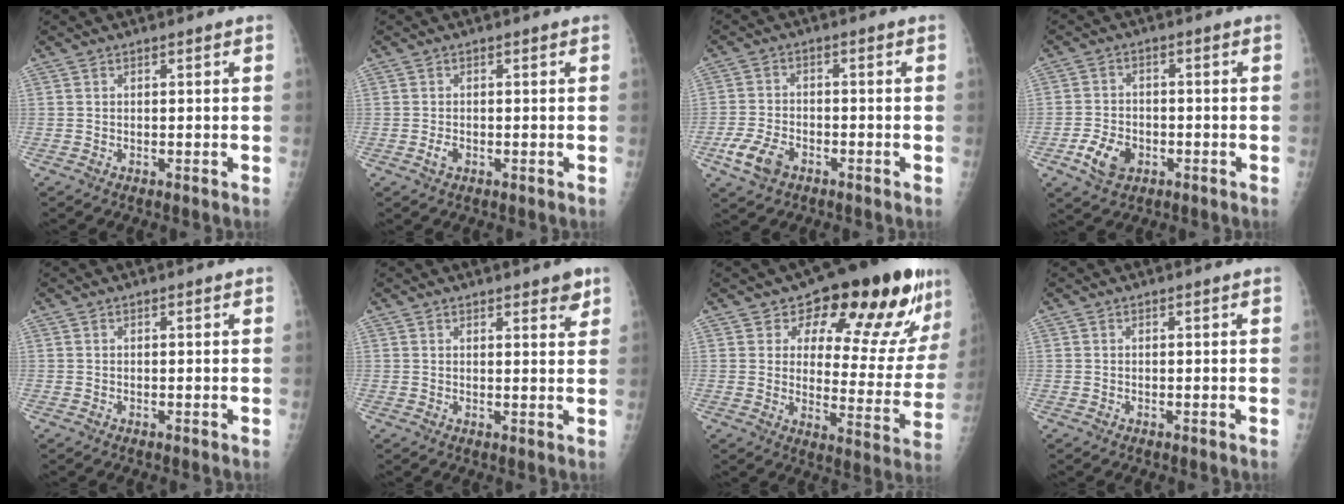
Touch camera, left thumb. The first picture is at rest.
{"total": 1.6, "force": [-0.5, 1.1, 1.1], "torque": [-0.019, 0.000, -0.011]}
{"total": 6.7, "force": [-3.5, 4.2, 3.9], "torque": [-0.078, 0.012, -0.063]}
{"total": 6.6, "force": [-2.8, 4.7, 3.8], "torque": [-0.062, 0.011, -0.047]}
{"total": 0.0}
{"total": 3.7, "force": [2.5, 1.2, 2.5], "torque": [-0.019, -0.014, 0.030]}
{"total": 19.9, "force": [12.6, 8.3, 13.0], "torque": [-0.124, -0.078, 0.162]}
{"total": 0.0}